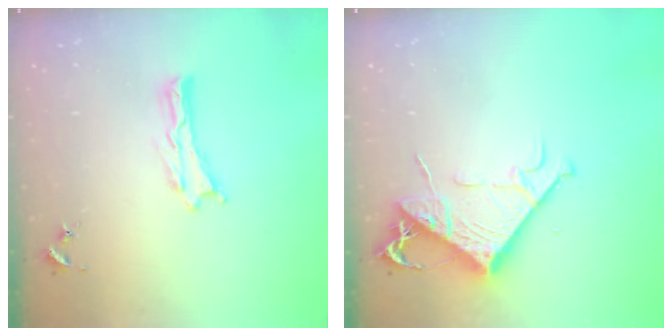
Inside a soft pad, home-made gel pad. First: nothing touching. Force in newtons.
{"total": 8.1, "press": 8.1, "slide": 1.1}